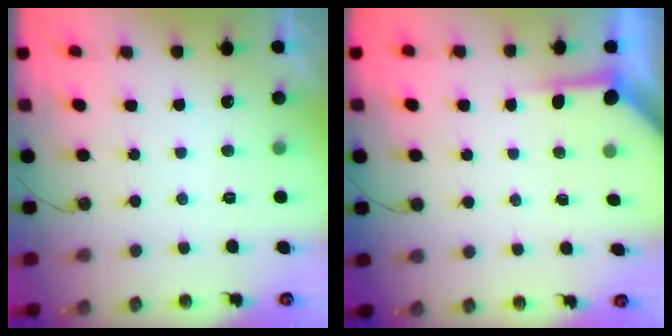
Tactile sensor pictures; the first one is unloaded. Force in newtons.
{"total": 3.5, "press": 3.5, "slide": 0.5}